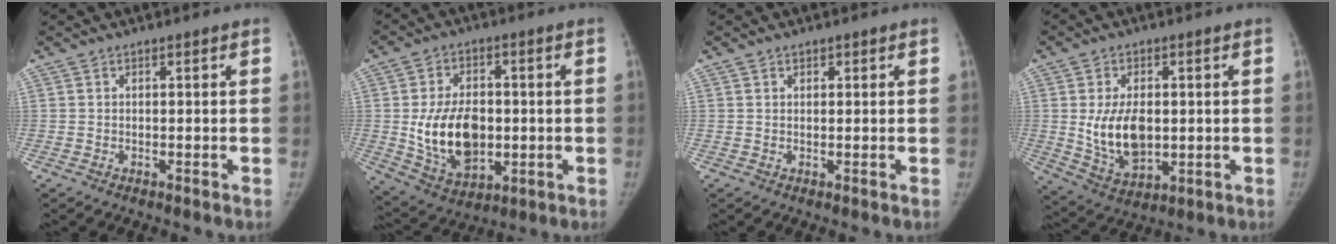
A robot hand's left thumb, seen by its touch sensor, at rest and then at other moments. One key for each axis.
{"total": 14.8, "fx": -0.8, "fy": 9.9, "fz": 10.9, "tx": -0.162, "ty": -0.004, "tz": 0.002}
{"total": 0.9, "fx": 0.6, "fy": 0.6, "fz": 0.3, "tx": 0.004, "ty": -0.003, "tz": 0.007}
{"total": 11.2, "fx": 0.4, "fy": 7.0, "fz": 8.7, "tx": -0.135, "ty": -0.013, "tz": 0.022}